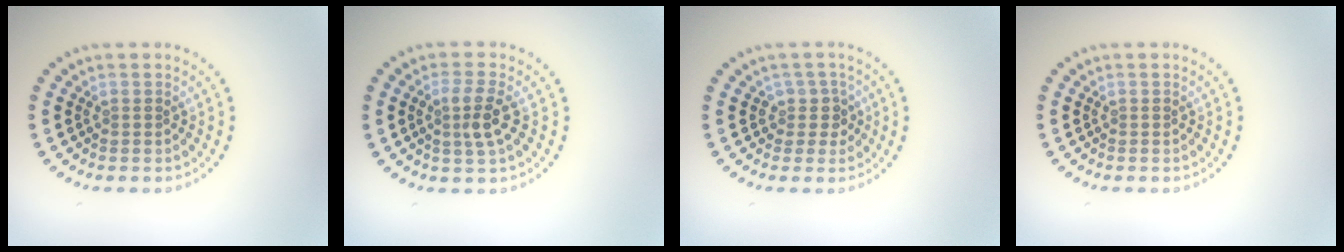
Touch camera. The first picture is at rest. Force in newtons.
{"total": 2.6, "press": 2.4, "slide": 1.2}
{"total": 1.8, "press": 1.4, "slide": 1.2}
{"total": 0.0}